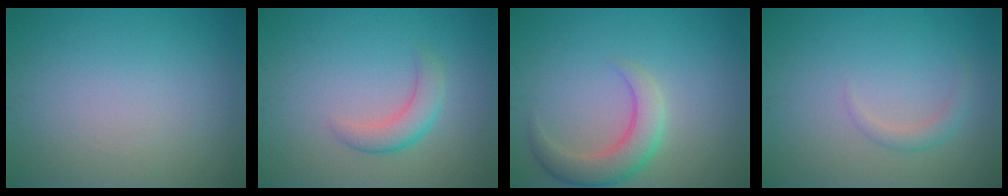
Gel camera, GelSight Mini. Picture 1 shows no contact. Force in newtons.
{"total": 2.6, "press": 2.6, "slide": 0.1}
{"total": 4.0, "press": 3.9, "slide": 0.3}
{"total": 1.4, "press": 1.4, "slide": 0.1}